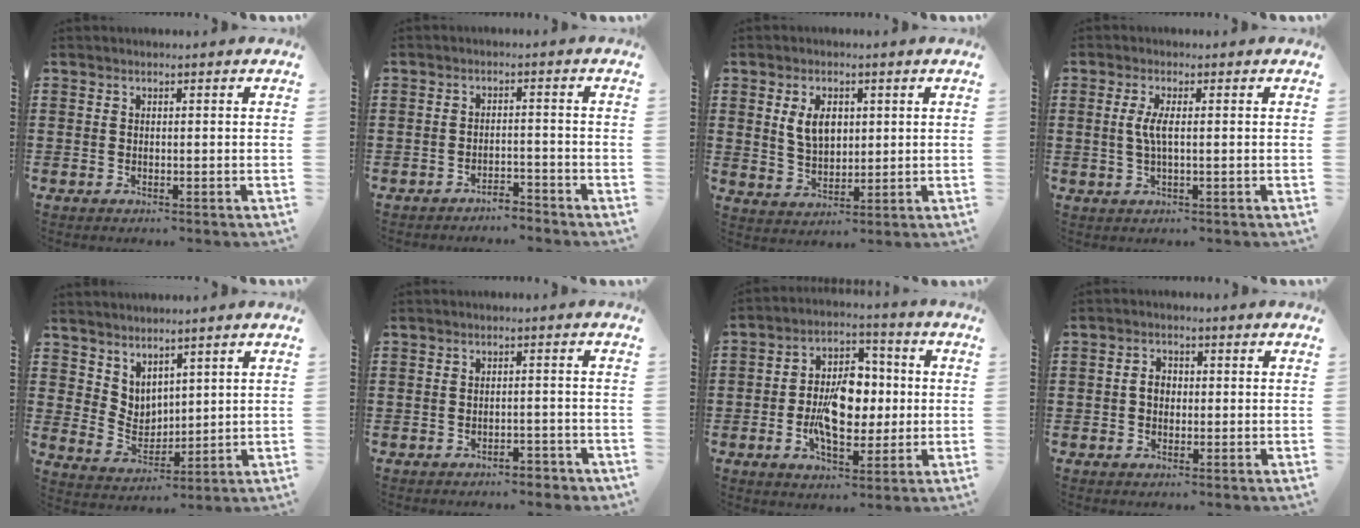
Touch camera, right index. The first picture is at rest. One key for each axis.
{"total": 2.7, "fx": -2.7, "fy": 0.1, "fz": 0.2, "tx": -0.010, "ty": 0.000, "tz": -0.057}
{"total": 5.5, "fx": 1.4, "fy": 3.5, "fz": 4.0, "tx": -0.080, "ty": 0.011, "tz": 0.021}
{"total": 3.2, "fx": 0.1, "fy": 0.5, "fz": 3.2, "tx": -0.074, "ty": -0.007, "tz": -0.006}
{"total": 4.2, "fx": 3.6, "fy": 2.1, "fz": -0.1, "tx": -0.017, "ty": -0.011, "tz": 0.071}
{"total": 2.2, "fx": -2.1, "fy": 0.5, "fz": 0.5, "tx": -0.015, "ty": 0.001, "tz": -0.044}
{"total": 9.6, "fx": -0.9, "fy": 5.7, "fz": 7.7, "tx": -0.152, "ty": 0.004, "tz": -0.025}
{"total": 2.4, "fx": -0.2, "fy": 1.7, "fz": 1.7, "tx": -0.033, "ty": 0.006, "tz": -0.005}